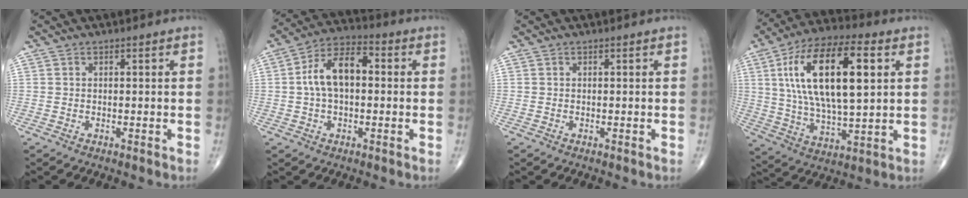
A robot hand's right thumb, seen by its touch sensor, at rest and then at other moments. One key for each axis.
{"total": 10.7, "fx": 0.7, "fy": 6.0, "fz": 8.8, "tx": -0.160, "ty": 0.031, "tz": 0.003}
{"total": 0.0}
{"total": 23.0, "fx": 5.9, "fy": 9.3, "fz": 20.2, "tx": -0.368, "ty": 0.001, "tz": 0.097}